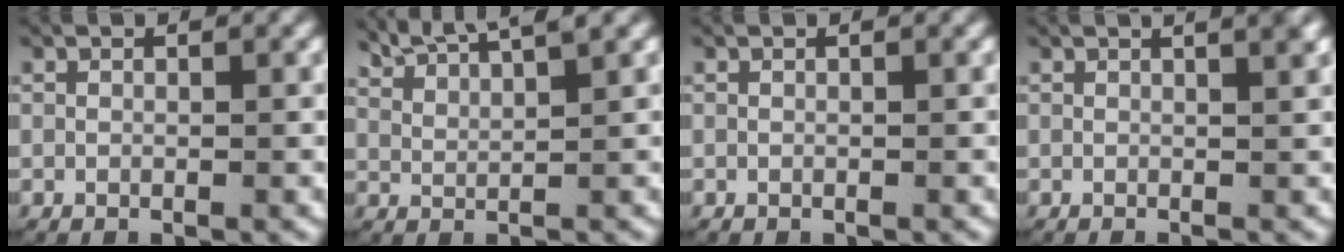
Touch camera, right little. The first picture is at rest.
{"total": 4.9, "force": [4.4, 0.9, 2.2], "torque": [-0.031, 0.011, 0.076]}
{"total": 0.0}
{"total": 2.6, "force": [0.6, 0.5, 2.5], "torque": [-0.024, 0.009, 0.006]}